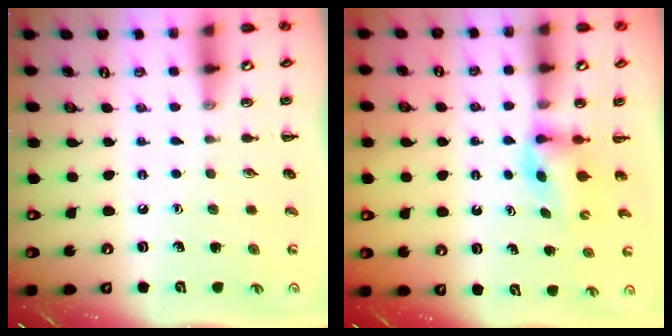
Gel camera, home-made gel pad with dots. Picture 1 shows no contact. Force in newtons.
{"total": 2.9, "press": 2.7, "slide": 1.0}